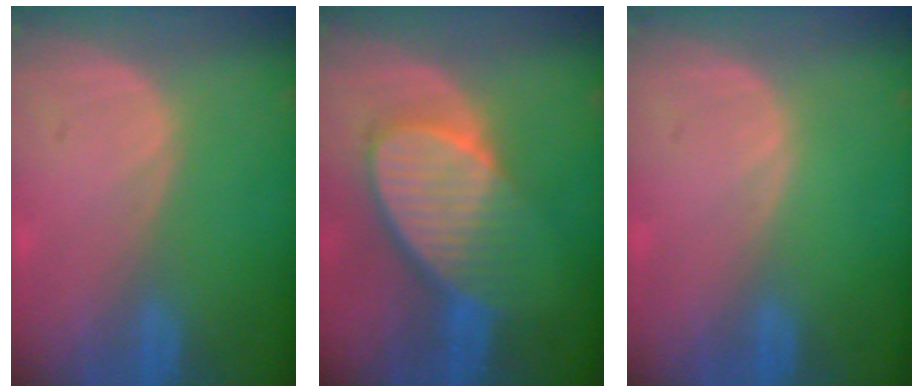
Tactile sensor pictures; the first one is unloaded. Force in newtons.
{"total": 9.0, "press": 8.1, "slide": 3.9}
{"total": 0.0}